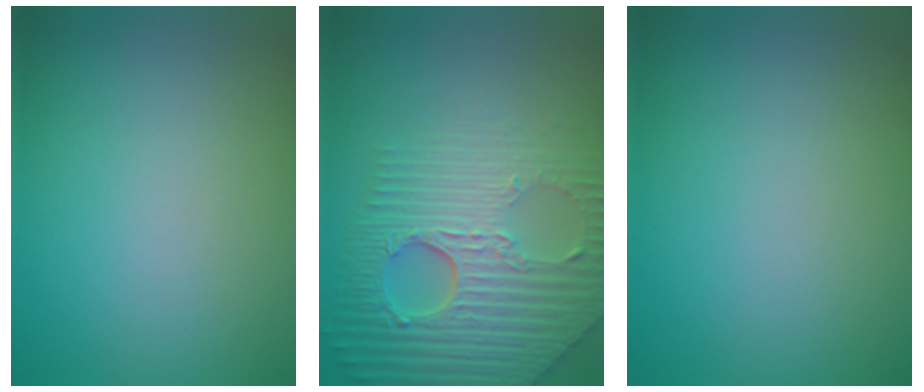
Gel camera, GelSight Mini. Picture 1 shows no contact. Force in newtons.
{"total": 9.1, "press": 6.1, "slide": 6.7}
{"total": 0.0}